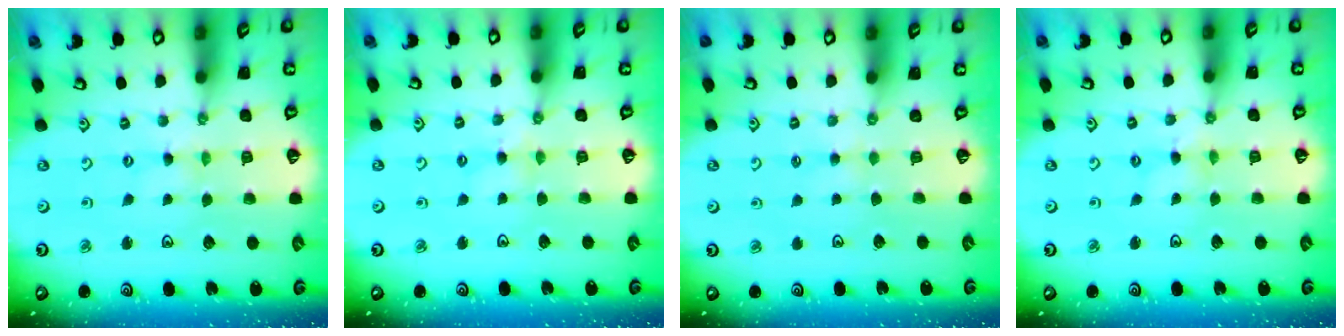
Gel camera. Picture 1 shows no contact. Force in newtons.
{"total": 2.4, "press": 2.4, "slide": 0.4}
{"total": 1.9, "press": 1.9, "slide": 0.3}
{"total": 0.0}